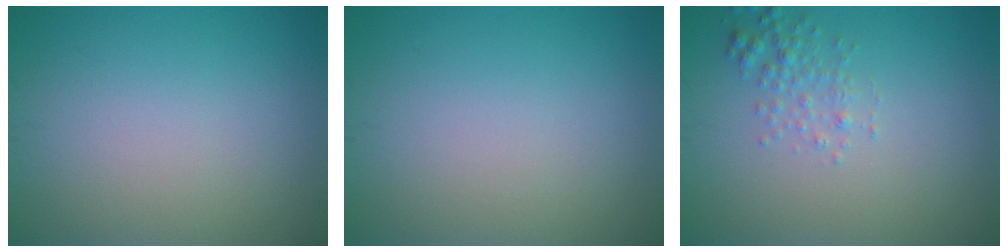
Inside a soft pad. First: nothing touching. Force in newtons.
{"total": 0.0}
{"total": 1.6, "press": 1.6, "slide": 0.1}